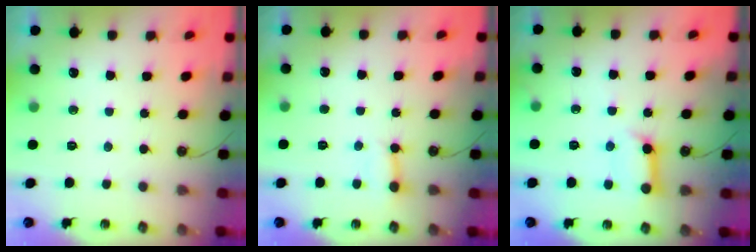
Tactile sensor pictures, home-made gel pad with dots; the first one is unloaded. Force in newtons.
{"total": 3.2, "press": 3.1, "slide": 0.4}
{"total": 10.3, "press": 10.2, "slide": 1.1}